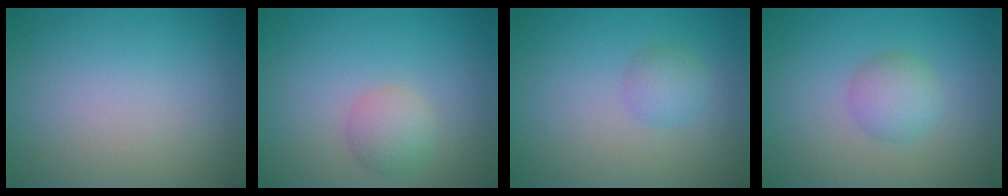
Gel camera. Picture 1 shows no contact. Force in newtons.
{"total": 2.2, "press": 2.2, "slide": 0.1}
{"total": 1.8, "press": 1.8, "slide": 0.0}
{"total": 2.4, "press": 2.4, "slide": 0.0}